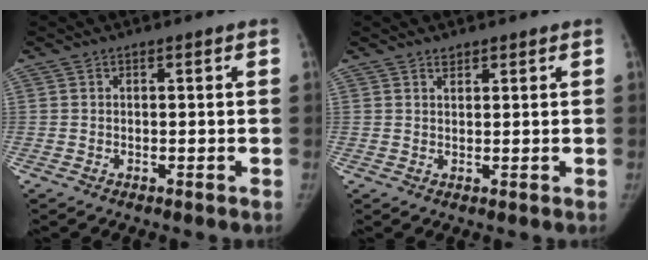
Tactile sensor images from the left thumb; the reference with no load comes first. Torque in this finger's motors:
{"motor_torque": [-0.24, 0.01, -0.61, 0.05, 0.04]}